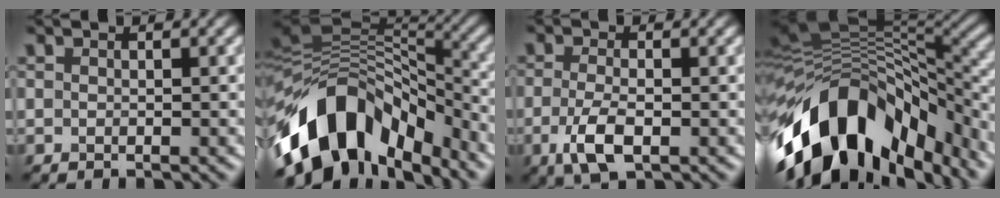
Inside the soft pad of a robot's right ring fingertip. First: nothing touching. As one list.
[{"total": 14.2, "force": [-7.1, 8.7, 8.6], "torque": [-0.171, 0.013, -0.116]}, {"total": 3.9, "force": [-1.3, 1.8, 3.3], "torque": [-0.080, -0.008, -0.029]}, {"total": 14.8, "force": [-6.9, 8.4, 10.1], "torque": [-0.182, 0.017, -0.112]}]